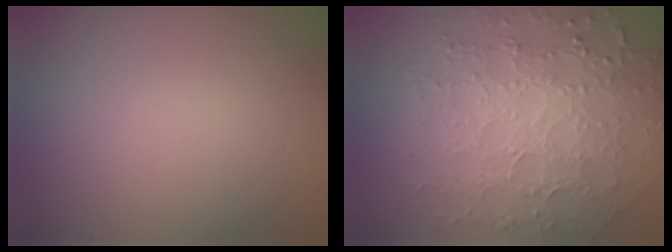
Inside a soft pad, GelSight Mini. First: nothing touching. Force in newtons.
{"total": 7.6, "press": 5.4, "slide": 5.3}